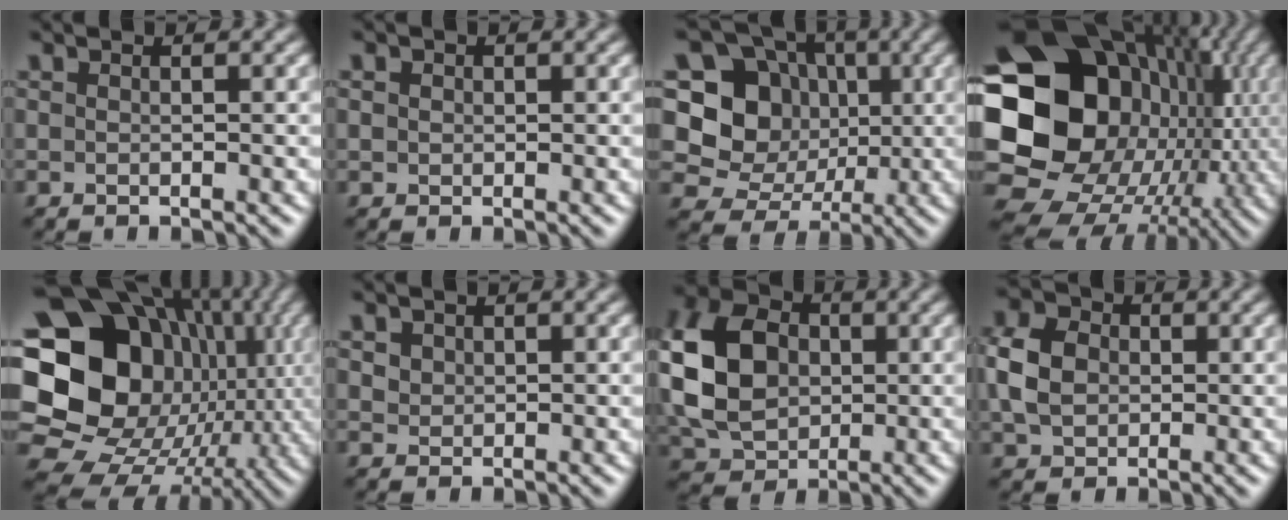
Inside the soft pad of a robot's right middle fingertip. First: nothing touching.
{"total": 0.9, "force": [0.3, 0.8, 0.2], "torque": [-0.001, -0.001, 0.001]}
{"total": 9.7, "force": [0.9, 8.6, 4.4], "torque": [-0.084, -0.002, -0.009]}
{"total": 21.8, "force": [1.2, 18.1, 12.0], "torque": [-0.235, -0.010, 0.016]}
{"total": 21.8, "force": [3.1, 18.1, 11.7], "torque": [-0.234, 0.011, 0.046]}
{"total": 1.3, "force": [0.6, 1.1, 0.4], "torque": [-0.006, -0.005, 0.018]}
{"total": 10.8, "force": [0.6, 8.2, 7.0], "torque": [-0.166, 0.015, 0.005]}
{"total": 5.6, "force": [0.3, 4.5, 3.4], "torque": [-0.082, 0.010, -0.001]}